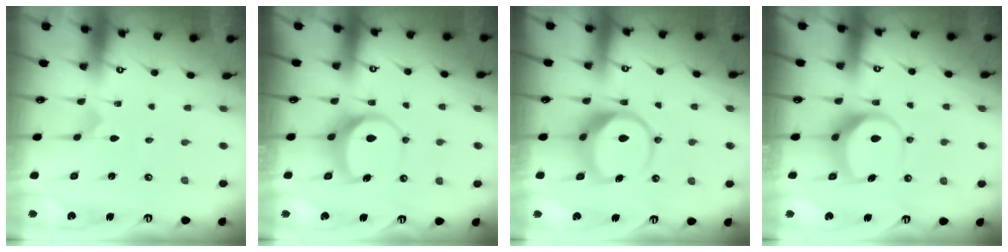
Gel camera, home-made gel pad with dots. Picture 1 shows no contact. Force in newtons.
{"total": 7.4, "press": 7.3, "slide": 0.9}
{"total": 9.6, "press": 9.5, "slide": 1.3}
{"total": 7.4, "press": 7.4, "slide": 0.6}